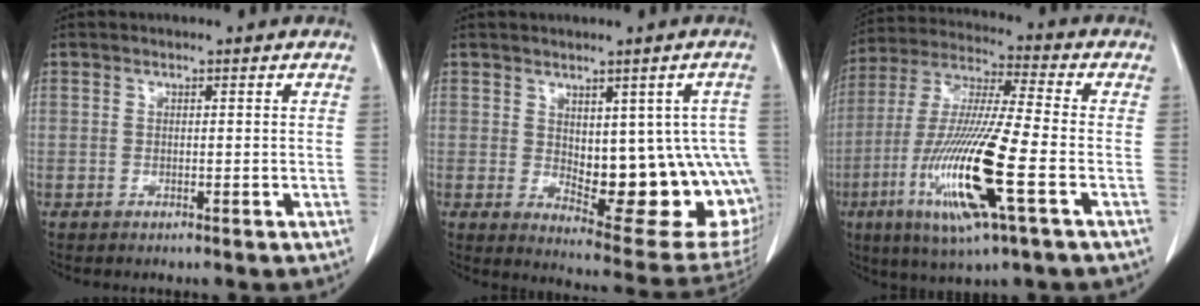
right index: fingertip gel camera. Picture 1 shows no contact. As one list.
[{"total": 17.4, "force": [-1.2, 6.8, 15.9], "torque": [-0.141, 0.004, 0.011]}, {"total": 17.7, "force": [-5.6, 1.0, 16.8], "torque": [-0.350, -0.022, -0.105]}]